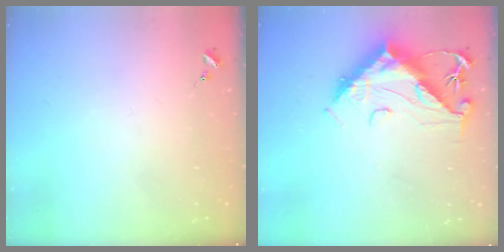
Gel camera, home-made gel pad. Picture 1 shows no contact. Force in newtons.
{"total": 15.4, "press": 15.3, "slide": 1.6}